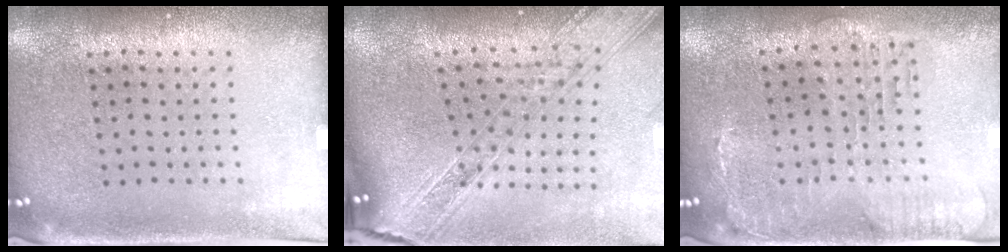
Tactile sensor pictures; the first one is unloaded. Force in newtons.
{"total": 2.6, "press": 2.2, "slide": 1.5}
{"total": 0.7, "press": 0.6, "slide": 0.2}